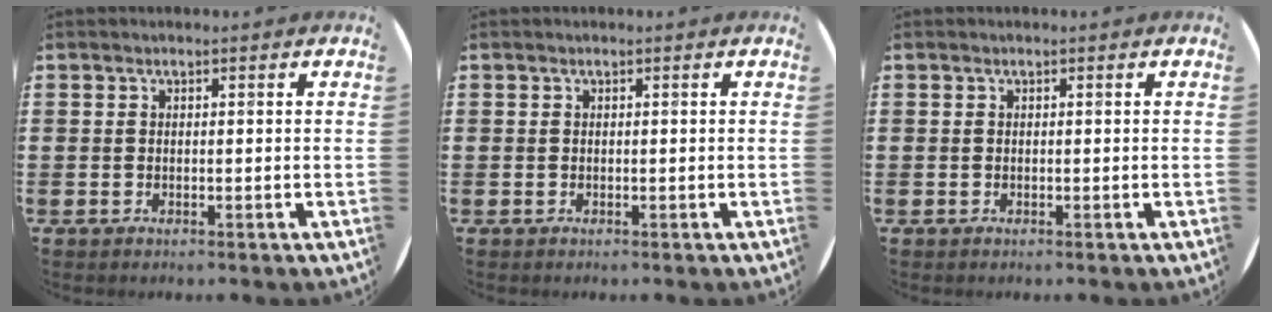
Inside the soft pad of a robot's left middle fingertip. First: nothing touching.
{"total": 0.0}
{"total": 0.0}